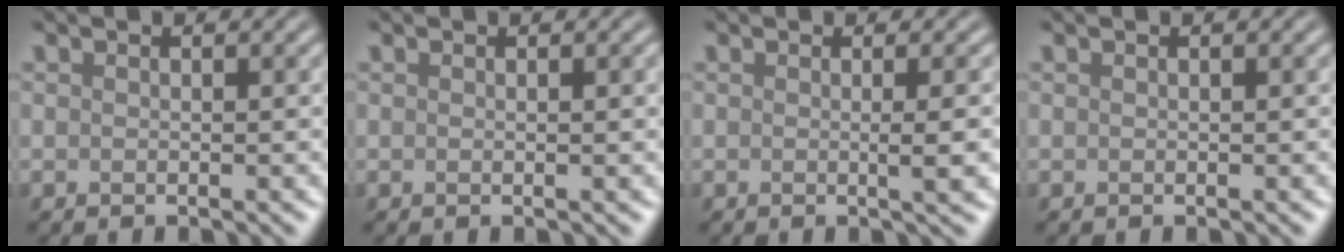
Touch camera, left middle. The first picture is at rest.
{"total": 1.0, "force": [0.1, 0.4, 0.9], "torque": [-0.010, -0.001, -0.003]}
{"total": 3.1, "force": [0.0, 0.9, 3.0], "torque": [-0.028, 0.001, 0.000]}
{"total": 0.0}